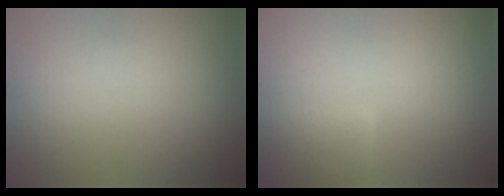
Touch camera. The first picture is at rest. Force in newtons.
{"total": 2.6, "press": 2.5, "slide": 0.2}